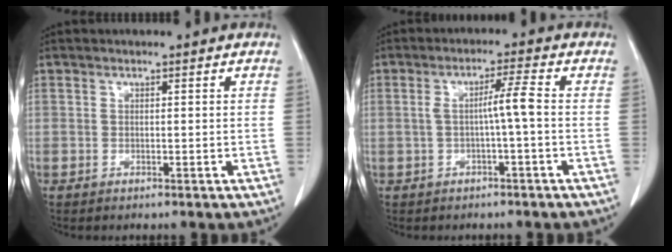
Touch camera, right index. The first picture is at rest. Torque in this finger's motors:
{"motor_torque": [0.52, -0.16, 0.36, 0.09]}